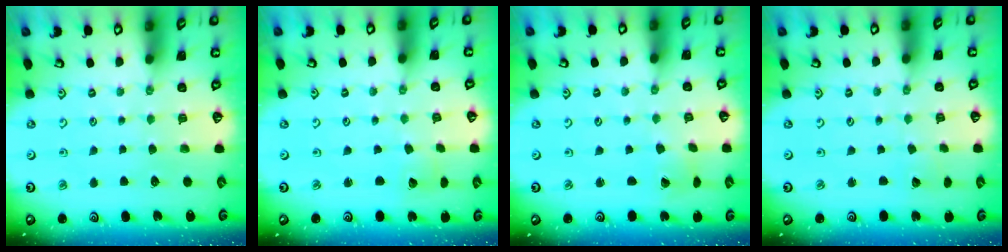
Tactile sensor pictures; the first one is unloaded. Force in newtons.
{"total": 2.1, "press": 2.1, "slide": 0.2}
{"total": 1.0, "press": 1.0, "slide": 0.1}
{"total": 1.8, "press": 1.8, "slide": 0.2}